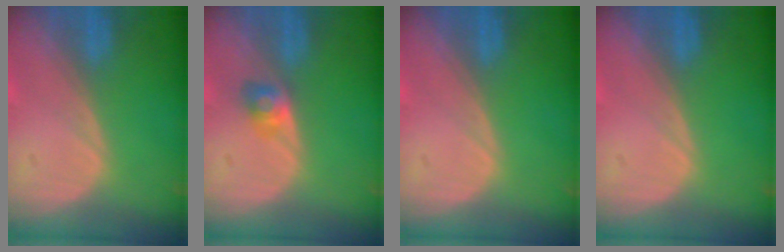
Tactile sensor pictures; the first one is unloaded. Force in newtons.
{"total": 2.6, "press": 2.4, "slide": 0.9}
{"total": 0.0}
{"total": 0.0}